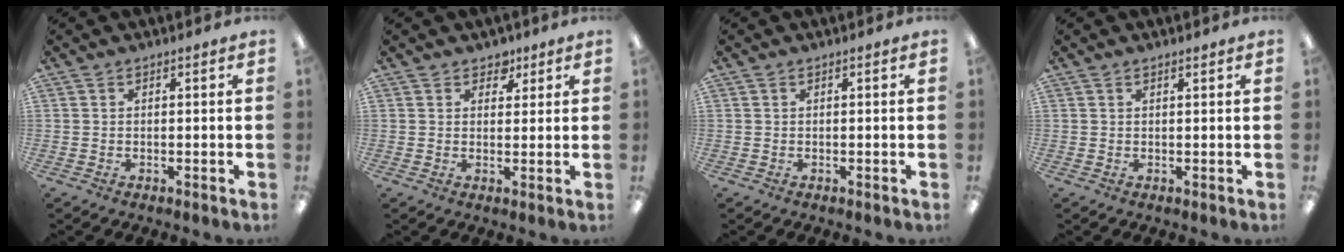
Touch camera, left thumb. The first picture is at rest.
{"total": 3.8, "force": [2.6, 2.6, 1.0], "torque": [-0.004, -0.010, 0.043]}
{"total": 0.0}
{"total": 0.7, "force": [0.6, 0.1, 0.3], "torque": [-0.006, 0.001, 0.011]}